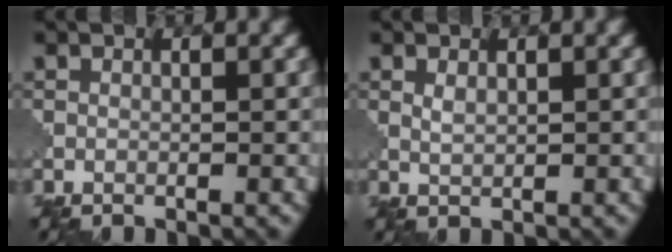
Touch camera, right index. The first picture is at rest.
{"total": 0.9, "force": [0.8, 0.4, 0.4], "torque": [-0.012, -0.003, 0.018]}